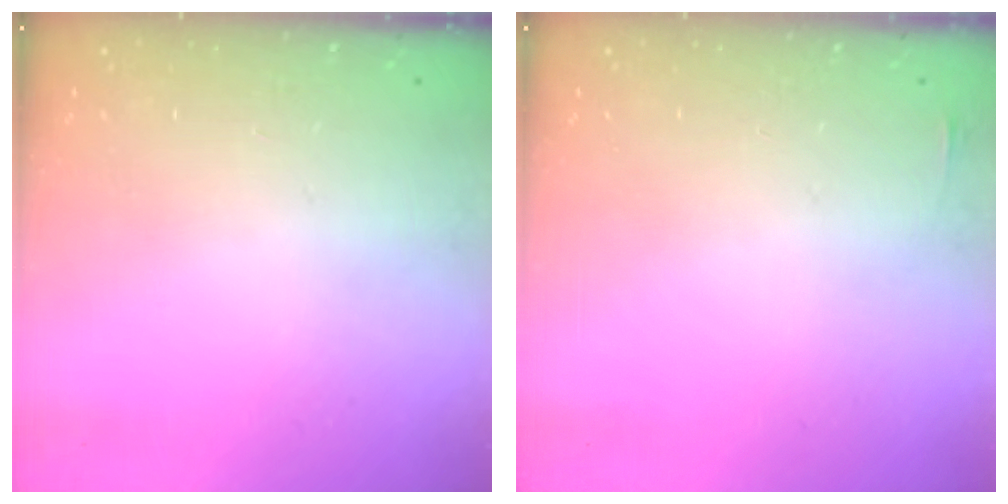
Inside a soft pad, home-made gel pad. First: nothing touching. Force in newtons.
{"total": 5.8, "press": 1.7, "slide": 5.5}